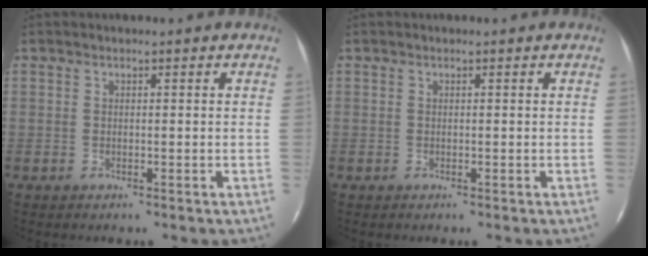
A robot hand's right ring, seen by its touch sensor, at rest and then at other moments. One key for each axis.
{"total": 0.0}